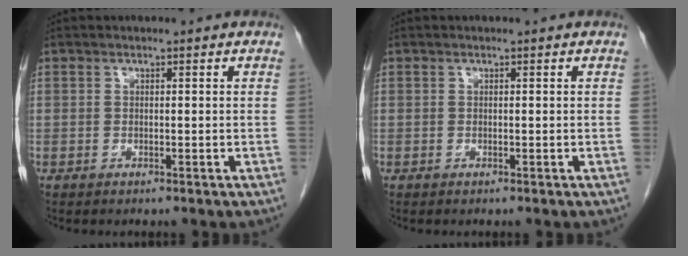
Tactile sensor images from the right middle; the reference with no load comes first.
{"total": 0.0}